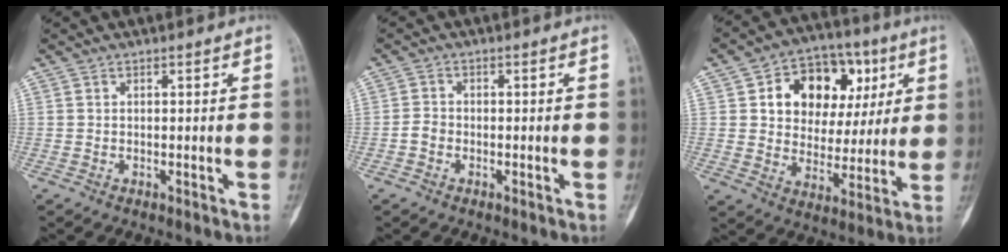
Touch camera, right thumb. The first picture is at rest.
{"total": 2.0, "force": [-0.8, 1.5, 0.9], "torque": [-0.013, 0.008, -0.019]}
{"total": 17.3, "force": [5.5, 12.3, 10.8], "torque": [-0.108, 0.007, 0.092]}